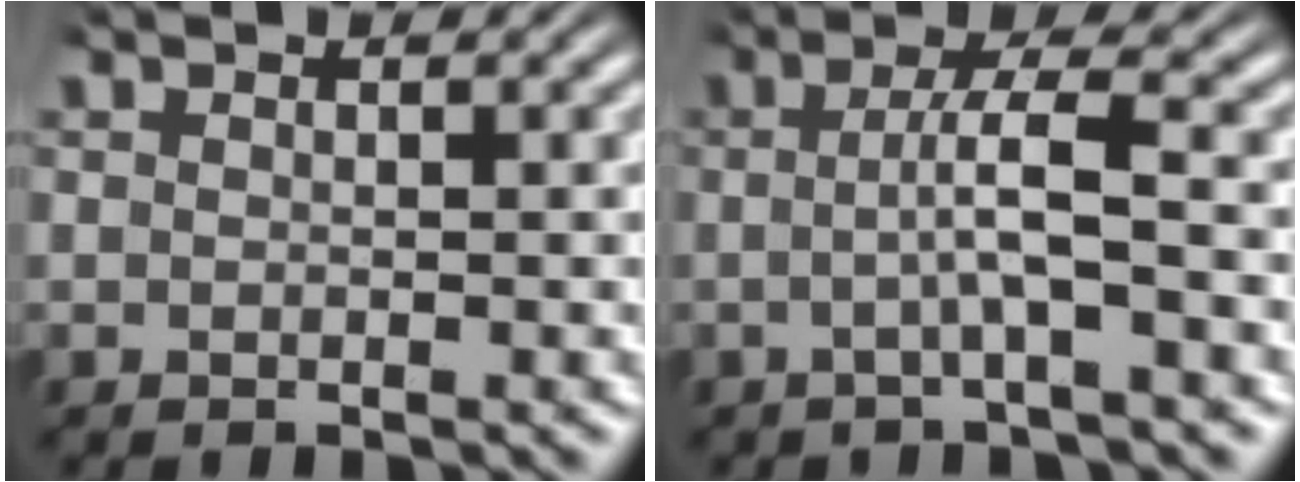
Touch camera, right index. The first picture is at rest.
{"total": 3.4, "force": [-0.8, 0.1, 3.3], "torque": [-0.058, 0.004, -0.015]}